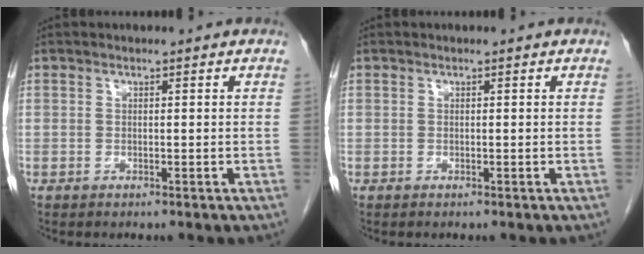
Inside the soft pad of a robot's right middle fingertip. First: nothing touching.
{"total": 0.0}